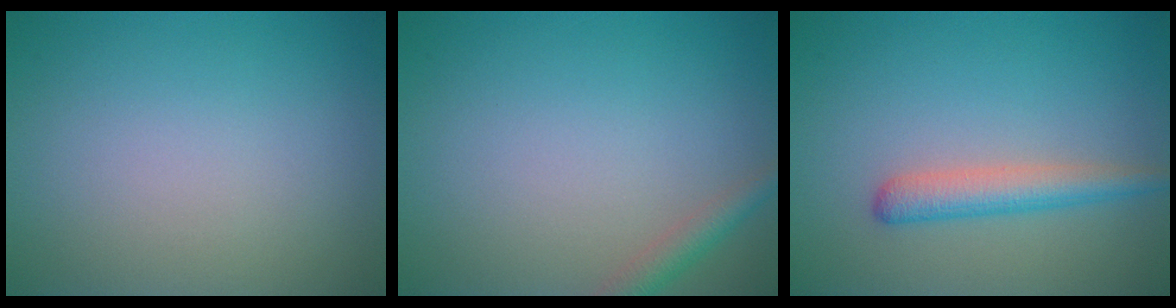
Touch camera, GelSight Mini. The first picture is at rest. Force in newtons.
{"total": 1.9, "press": 1.9, "slide": 0.1}
{"total": 2.9, "press": 2.9, "slide": 0.1}